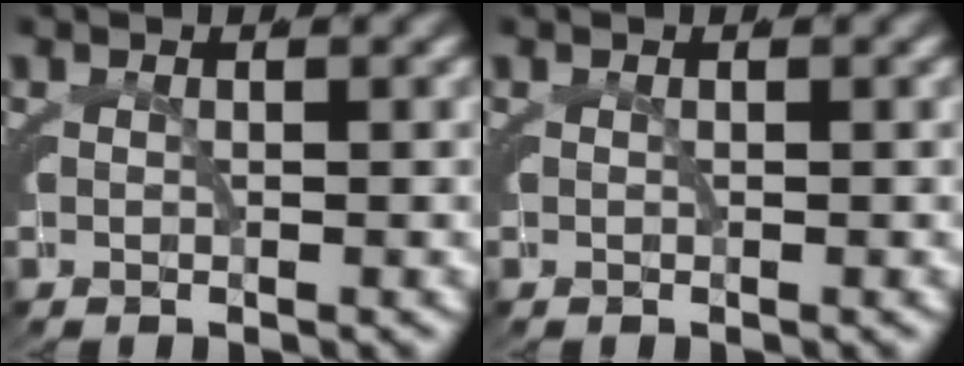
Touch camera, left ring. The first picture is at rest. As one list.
[{"total": 0.0}]